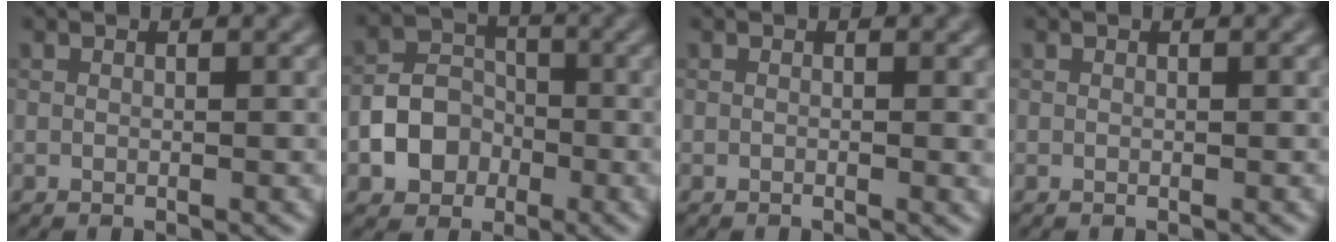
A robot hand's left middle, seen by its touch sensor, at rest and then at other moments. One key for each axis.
{"total": 4.6, "fx": -1.7, "fy": 3.7, "fz": 2.1, "tx": -0.026, "ty": 0.001, "tz": -0.040}
{"total": 0.8, "fx": -0.2, "fy": 0.2, "fz": 0.7, "tx": -0.010, "ty": -0.004, "tz": -0.003}
{"total": 0.0}